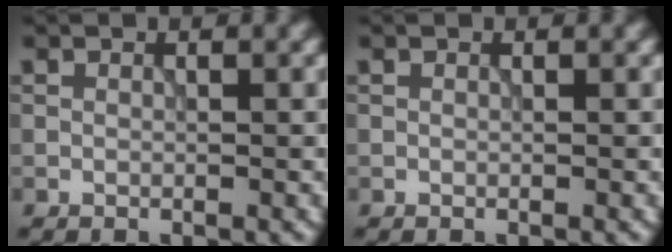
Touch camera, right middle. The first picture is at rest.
{"total": 0.0}